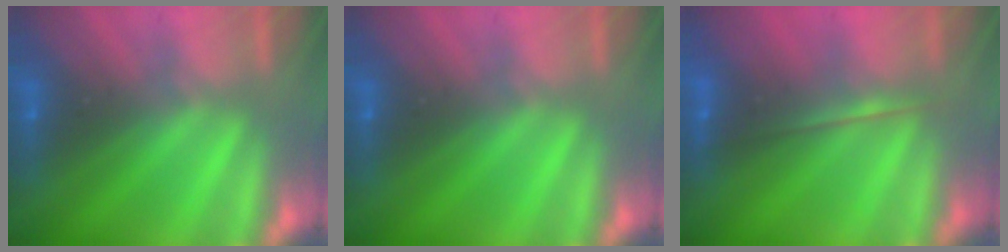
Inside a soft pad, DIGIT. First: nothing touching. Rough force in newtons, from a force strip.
{"total": 0.0}
{"total": 1.8}